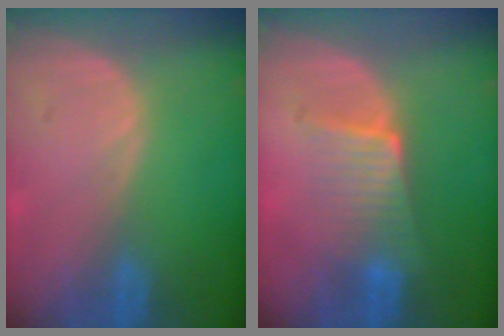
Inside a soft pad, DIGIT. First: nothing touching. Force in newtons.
{"total": 6.5, "press": 5.7, "slide": 3.0}